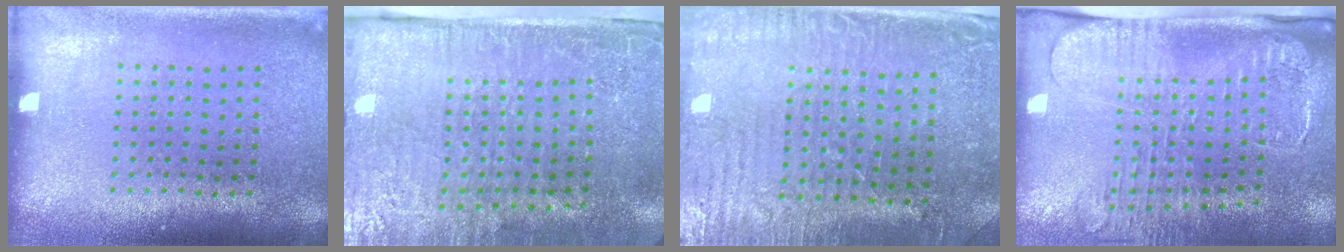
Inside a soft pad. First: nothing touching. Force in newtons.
{"total": 5.0, "press": 4.1, "slide": 2.8}
{"total": 3.4, "press": 3.0, "slide": 1.6}
{"total": 2.6, "press": 2.1, "slide": 1.7}